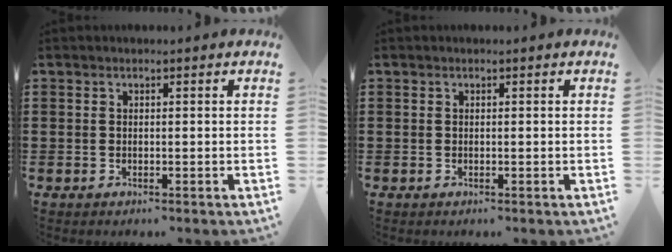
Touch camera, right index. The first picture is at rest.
{"total": 0.0}